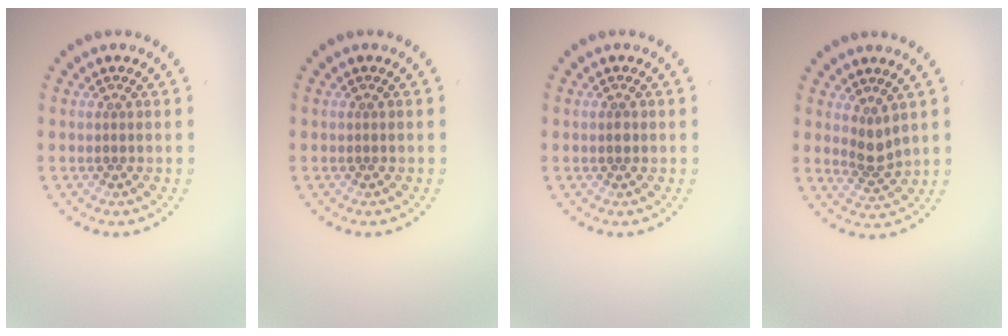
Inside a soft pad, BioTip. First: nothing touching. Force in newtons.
{"total": 0.0}
{"total": 0.8, "press": 0.8, "slide": 0.1}
{"total": 2.0, "press": 1.6, "slide": 1.3}